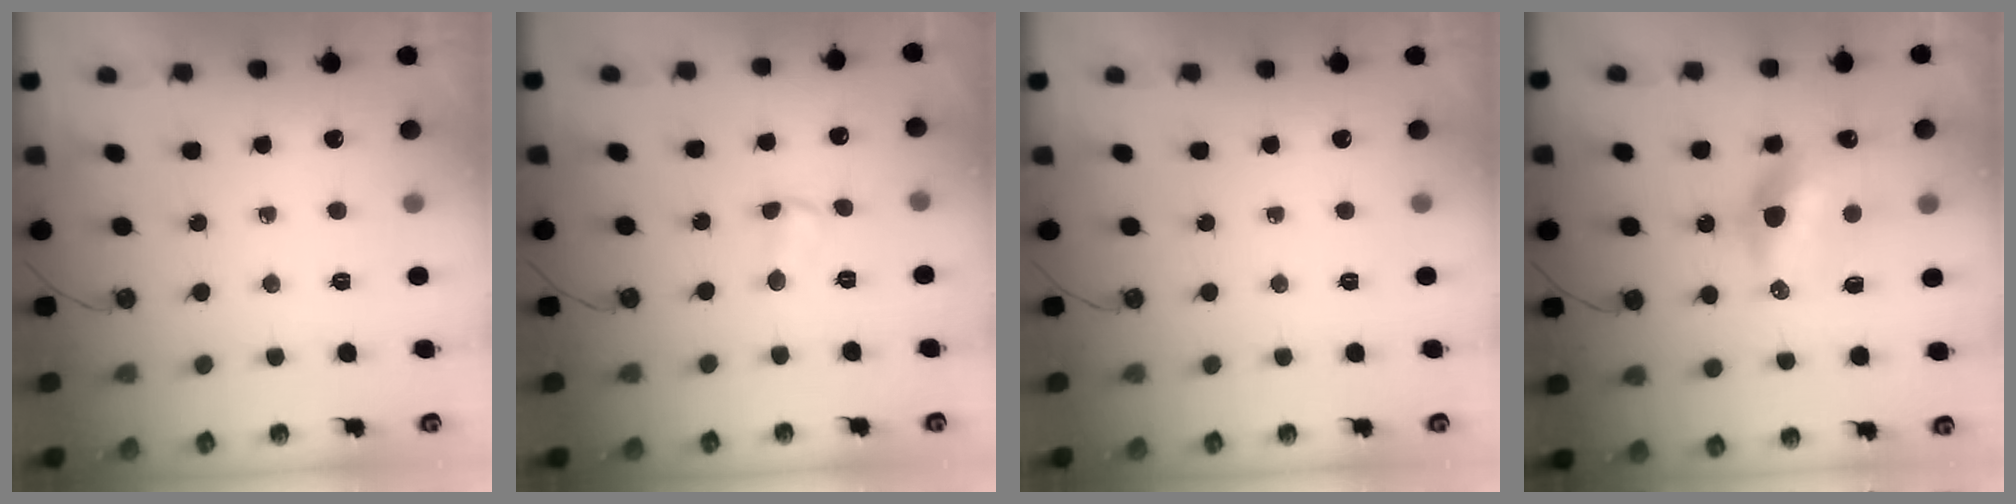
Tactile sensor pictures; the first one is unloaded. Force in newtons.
{"total": 4.4, "press": 4.4, "slide": 0.6}
{"total": 0.0}
{"total": 12.5, "press": 12.5, "slide": 0.8}